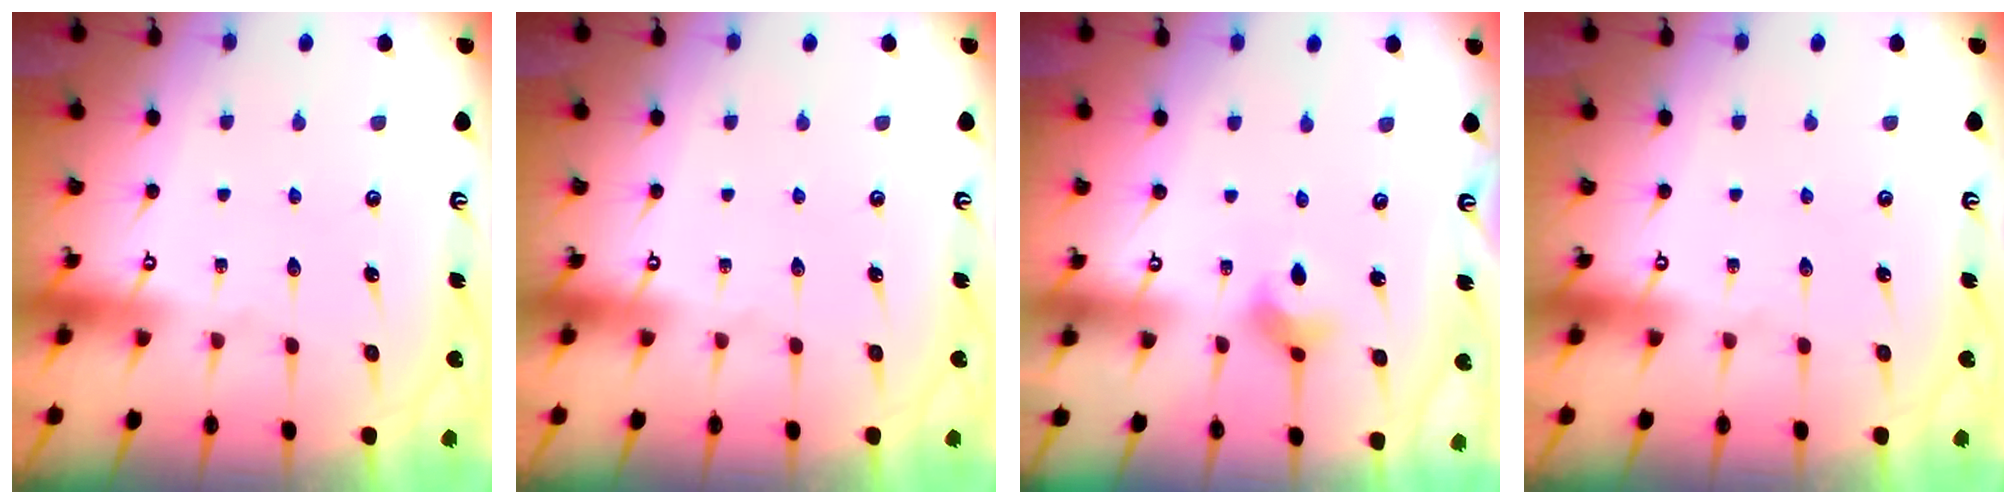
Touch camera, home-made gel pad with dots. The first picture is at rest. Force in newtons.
{"total": 0.0}
{"total": 3.1, "press": 3.1, "slide": 0.1}
{"total": 0.0}